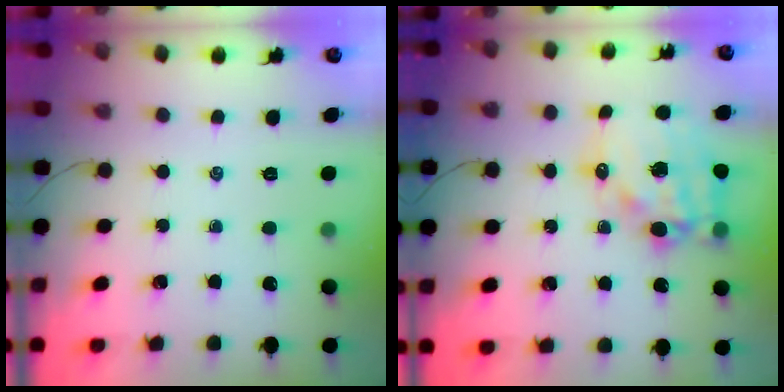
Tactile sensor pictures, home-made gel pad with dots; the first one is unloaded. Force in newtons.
{"total": 16.8, "press": 16.4, "slide": 3.7}